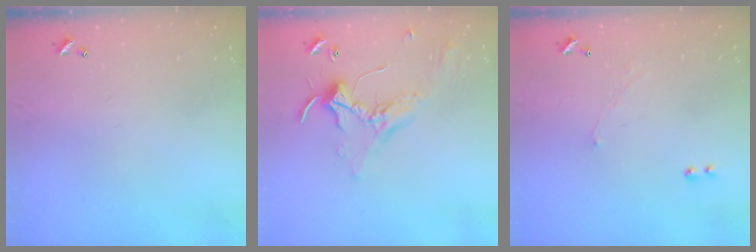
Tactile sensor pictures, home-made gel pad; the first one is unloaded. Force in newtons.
{"total": 1.7, "press": 1.6, "slide": 0.2}
{"total": 1.0, "press": 0.7, "slide": 0.6}